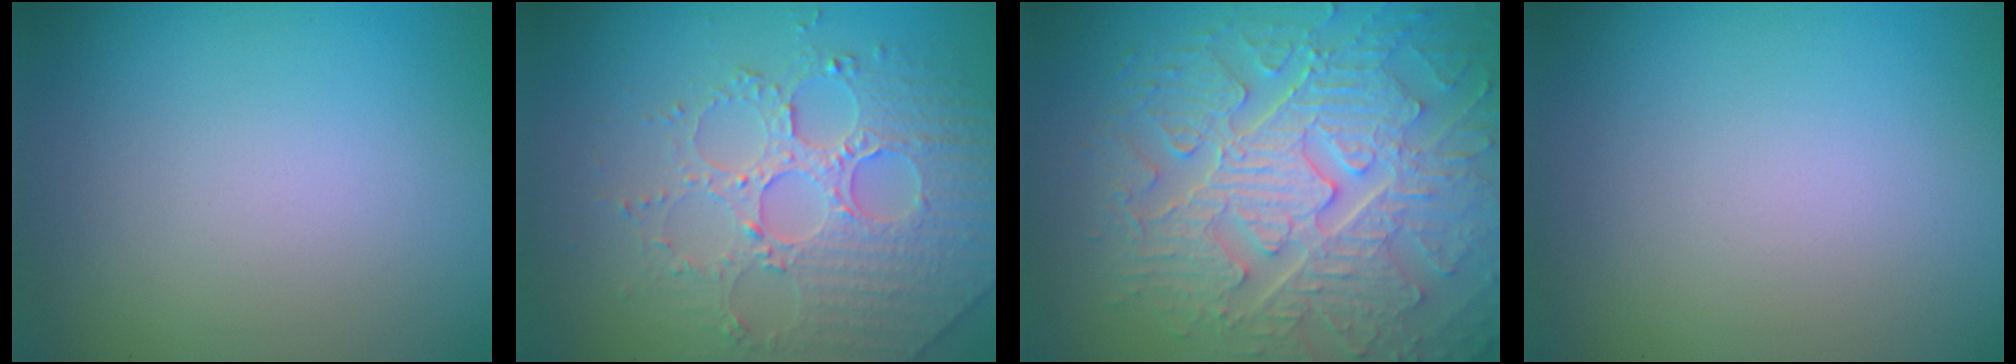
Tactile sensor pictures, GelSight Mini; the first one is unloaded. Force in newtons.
{"total": 4.4, "press": 4.3, "slide": 1.0}
{"total": 9.4, "press": 6.8, "slide": 6.5}
{"total": 0.0}